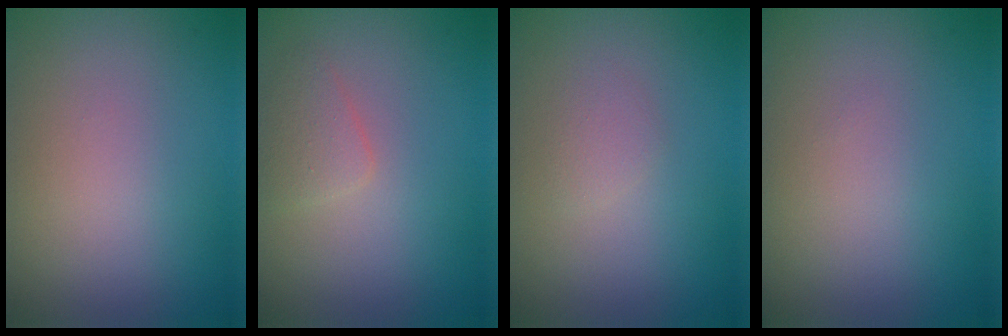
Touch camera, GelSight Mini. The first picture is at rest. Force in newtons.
{"total": 1.6, "press": 1.6, "slide": 0.0}
{"total": 0.9, "press": 0.9, "slide": 0.0}
{"total": 0.0}